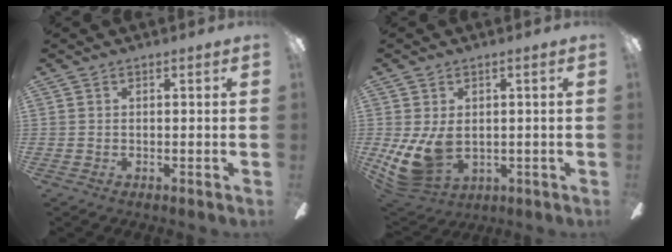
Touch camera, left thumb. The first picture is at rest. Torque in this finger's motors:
{"motor_torque": [0.02, 0.88, 1.10, 0.03, 0.23]}